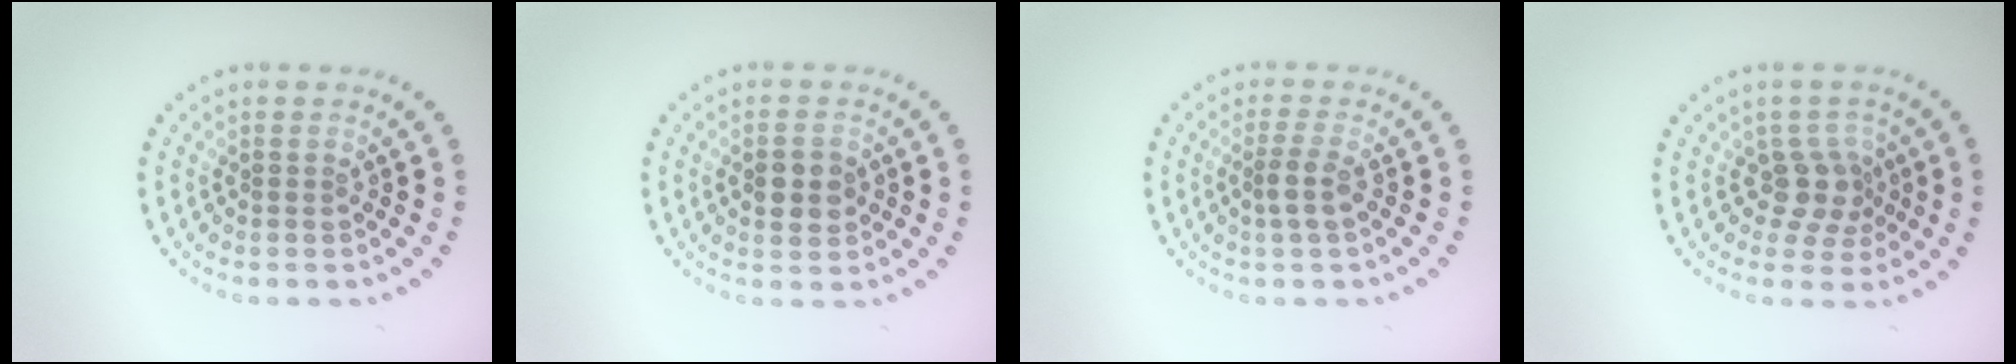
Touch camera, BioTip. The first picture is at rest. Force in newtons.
{"total": 2.9, "press": 2.9, "slide": 0.1}
{"total": 1.9, "press": 1.5, "slide": 1.2}
{"total": 2.8, "press": 2.2, "slide": 1.7}